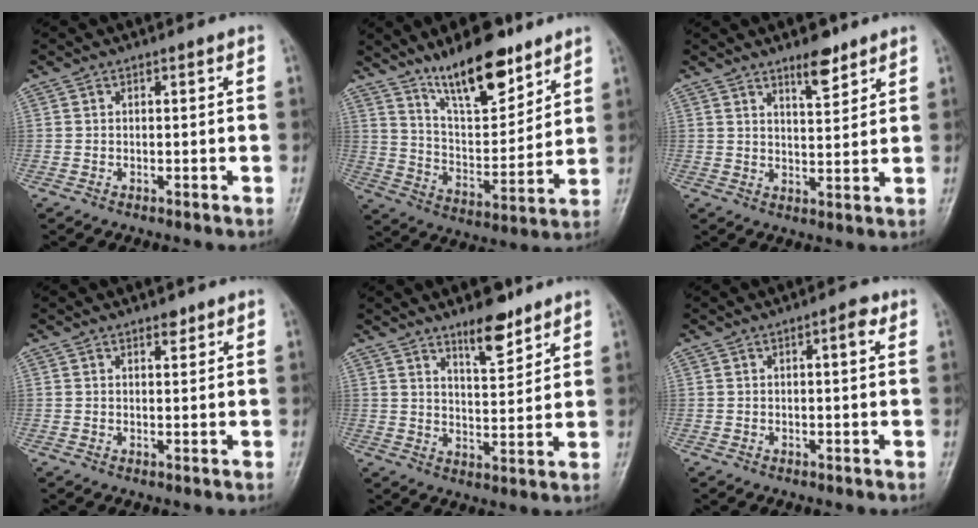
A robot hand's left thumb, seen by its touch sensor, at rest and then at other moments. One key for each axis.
{"total": 15.8, "fx": 11.4, "fy": 5.6, "fz": 9.4, "tx": -0.119, "ty": -0.074, "tz": 0.202}
{"total": 5.7, "fx": 4.2, "fy": 1.8, "fz": 3.4, "tx": -0.040, "ty": -0.031, "tz": 0.067}
{"total": 1.9, "fx": 1.3, "fy": 0.8, "fz": 1.0, "tx": -0.006, "ty": -0.007, "tz": 0.018}
{"total": 7.9, "fx": 5.8, "fy": 2.6, "fz": 4.7, "tx": -0.055, "ty": -0.044, "tz": 0.093}
{"total": 3.0, "fx": 1.1, "fy": 0.9, "fz": 2.6, "tx": -0.035, "ty": 0.003, "tz": 0.013}